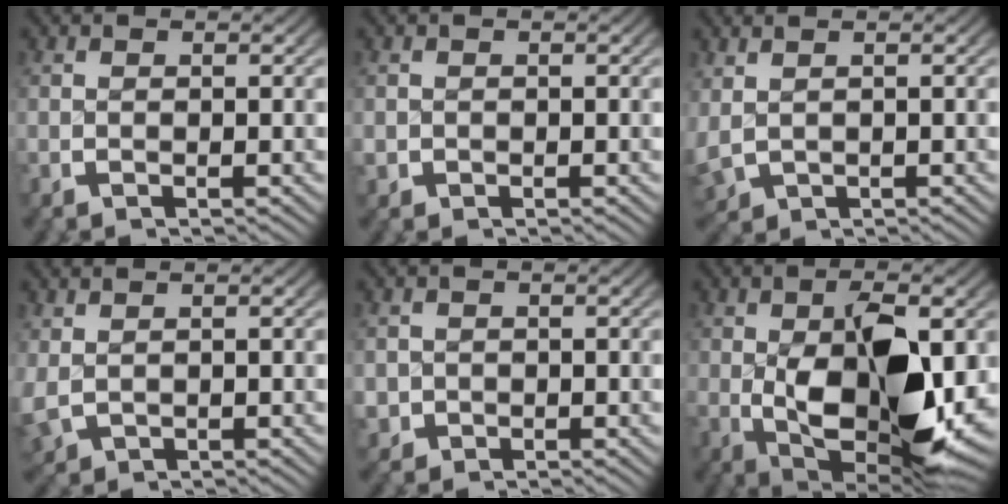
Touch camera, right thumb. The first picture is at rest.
{"total": 1.0, "force": [-0.2, 1.0, 0.2], "torque": [-0.007, -0.006, -0.001]}
{"total": 2.7, "force": [0.2, 2.3, 1.3], "torque": [-0.045, -0.015, 0.020]}
{"total": 2.2, "force": [0.1, 1.9, 1.1], "torque": [-0.040, -0.013, 0.018]}
{"total": 2.5, "force": [-0.8, 2.3, 0.5], "torque": [-0.019, -0.016, -0.005]}
{"total": 15.5, "force": [-1.9, 8.2, 13.0], "torque": [-0.228, -0.051, 0.001]}